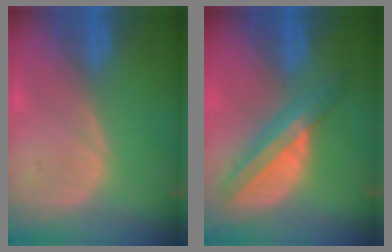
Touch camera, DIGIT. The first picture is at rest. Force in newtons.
{"total": 8.1, "press": 6.8, "slide": 4.3}